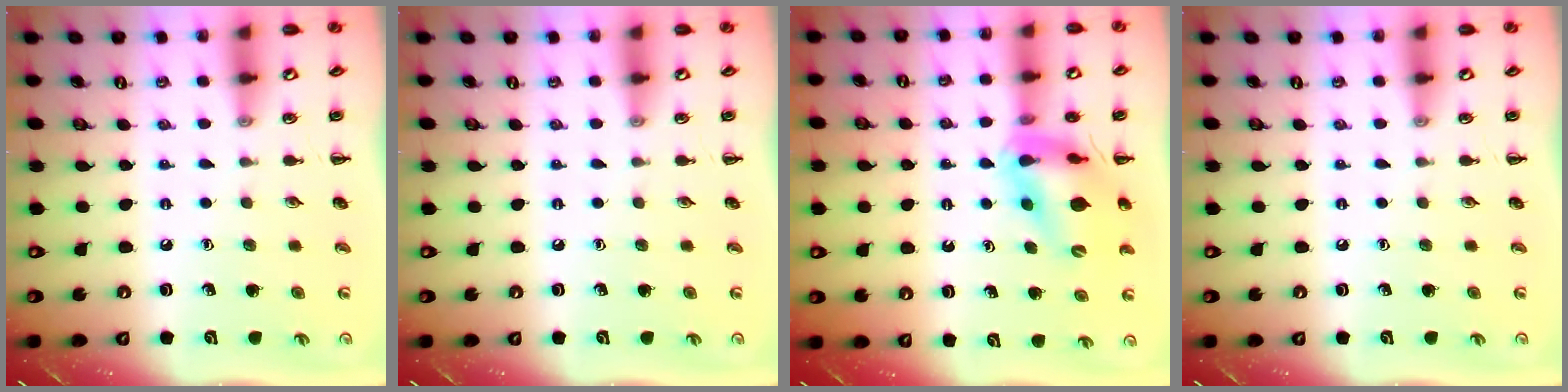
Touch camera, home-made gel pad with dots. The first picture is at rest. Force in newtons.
{"total": 0.0}
{"total": 13.1, "press": 12.6, "slide": 3.8}
{"total": 0.0}